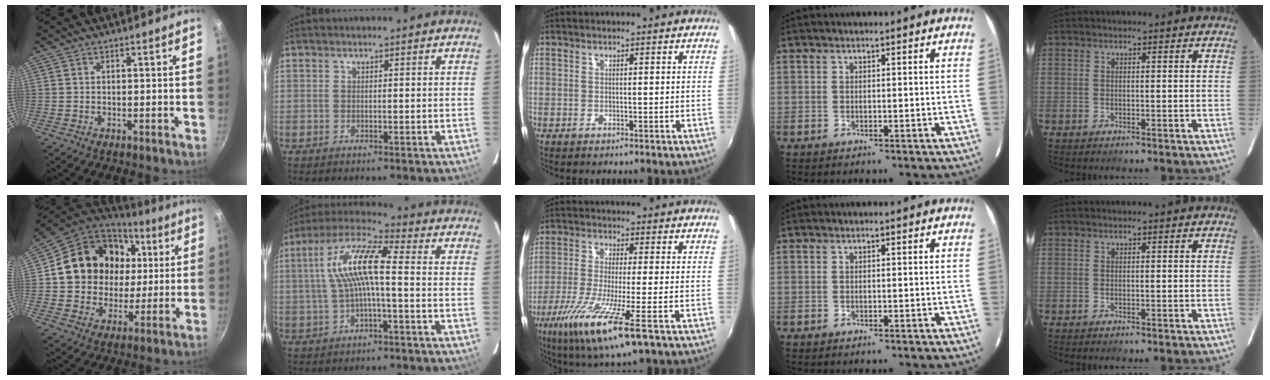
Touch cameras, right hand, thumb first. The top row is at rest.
{"thumb": {"total": 20.9, "force": [4.8, 17.6, 10.2], "torque": [-0.165, 0.016, 0.087]}, "index": {"total": 11.6, "force": [0.2, 2.7, 11.3], "torque": [-0.224, 0.022, 0.001]}, "middle": {"total": 13.1, "force": [-6.5, 0.8, 11.4], "torque": [-0.241, -0.040, -0.121]}}